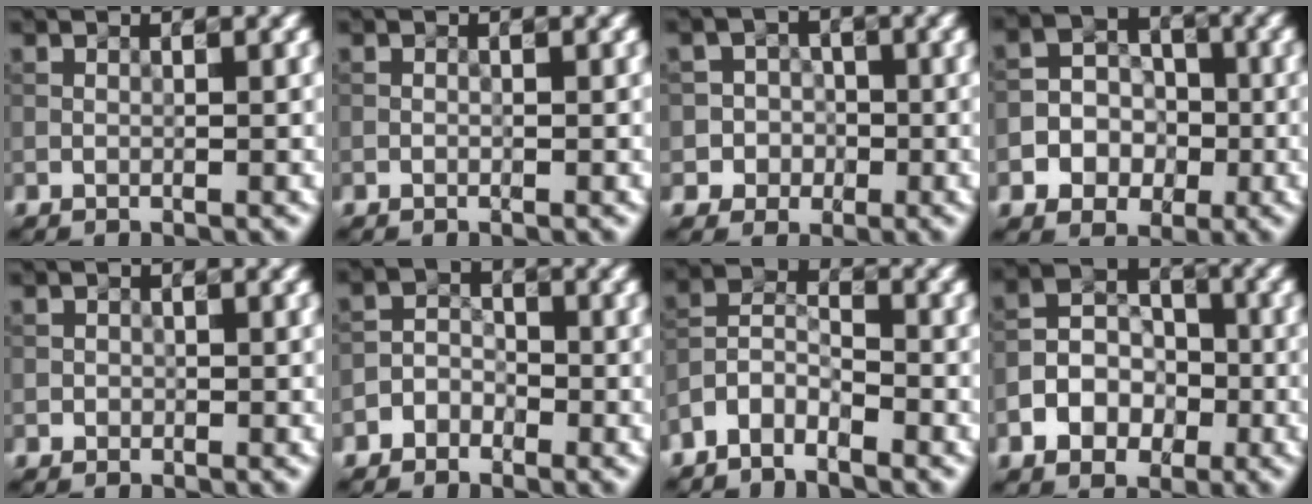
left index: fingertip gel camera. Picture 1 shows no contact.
{"total": 0.0}
{"total": 4.2, "force": [-1.3, 4.0, 0.0], "torque": [0.029, 0.011, -0.039]}
{"total": 5.3, "force": [-1.6, 4.6, 2.1], "torque": [-0.020, 0.012, -0.048]}
{"total": 0.6, "force": [-0.2, 0.6, 0.0], "torque": [0.004, -0.002, -0.002]}
{"total": 2.2, "force": [-1.3, 1.6, 0.4], "torque": [0.007, 0.013, -0.035]}
{"total": 3.5, "force": [-2.7, 1.7, 1.5], "torque": [-0.028, 0.008, -0.062]}
{"total": 5.4, "force": [-2.3, 4.0, 2.8], "torque": [-0.051, 0.006, -0.047]}